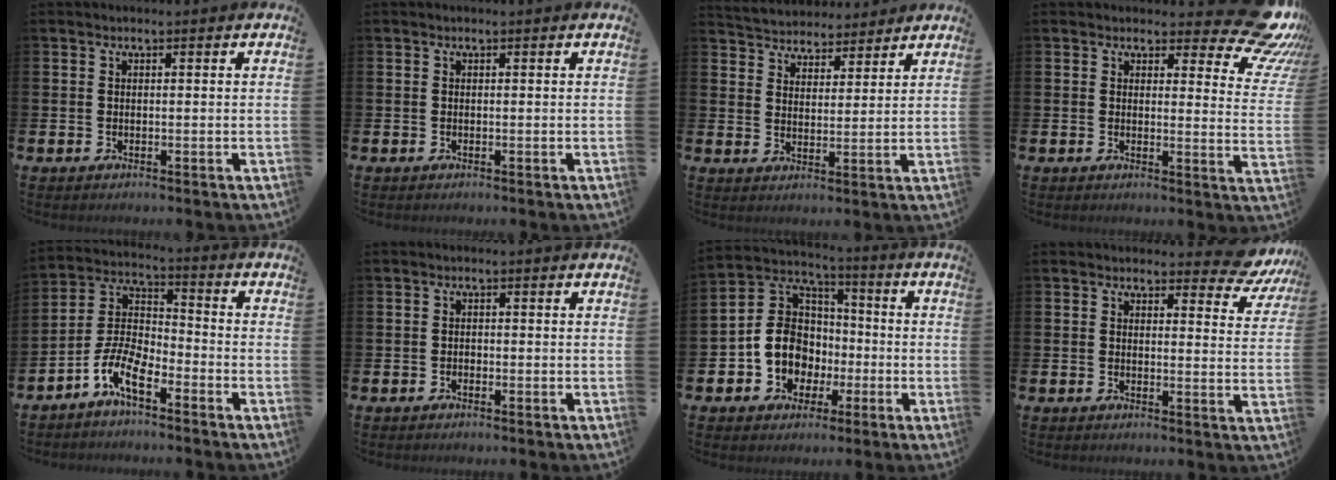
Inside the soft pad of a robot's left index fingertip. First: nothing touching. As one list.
[{"total": 0.0}, {"total": 4.7, "force": [4.5, 1.1, -0.5], "torque": [-0.017, -0.026, 0.082]}, {"total": 7.6, "force": [6.1, 2.8, 3.6], "torque": [-0.037, -0.053, 0.100]}, {"total": 6.6, "force": [-4.7, 2.1, 4.1], "torque": [-0.110, -0.016, -0.098]}, {"total": 0.7, "force": [-0.6, 0.4, 0.1], "torque": [-0.003, 0.001, -0.013]}, {"total": 9.5, "force": [-2.6, 8.5, 3.4], "torque": [-0.104, 0.018, -0.054]}, {"total": 4.0, "force": [3.5, 1.6, 1.0], "torque": [-0.006, -0.022, 0.058]}]